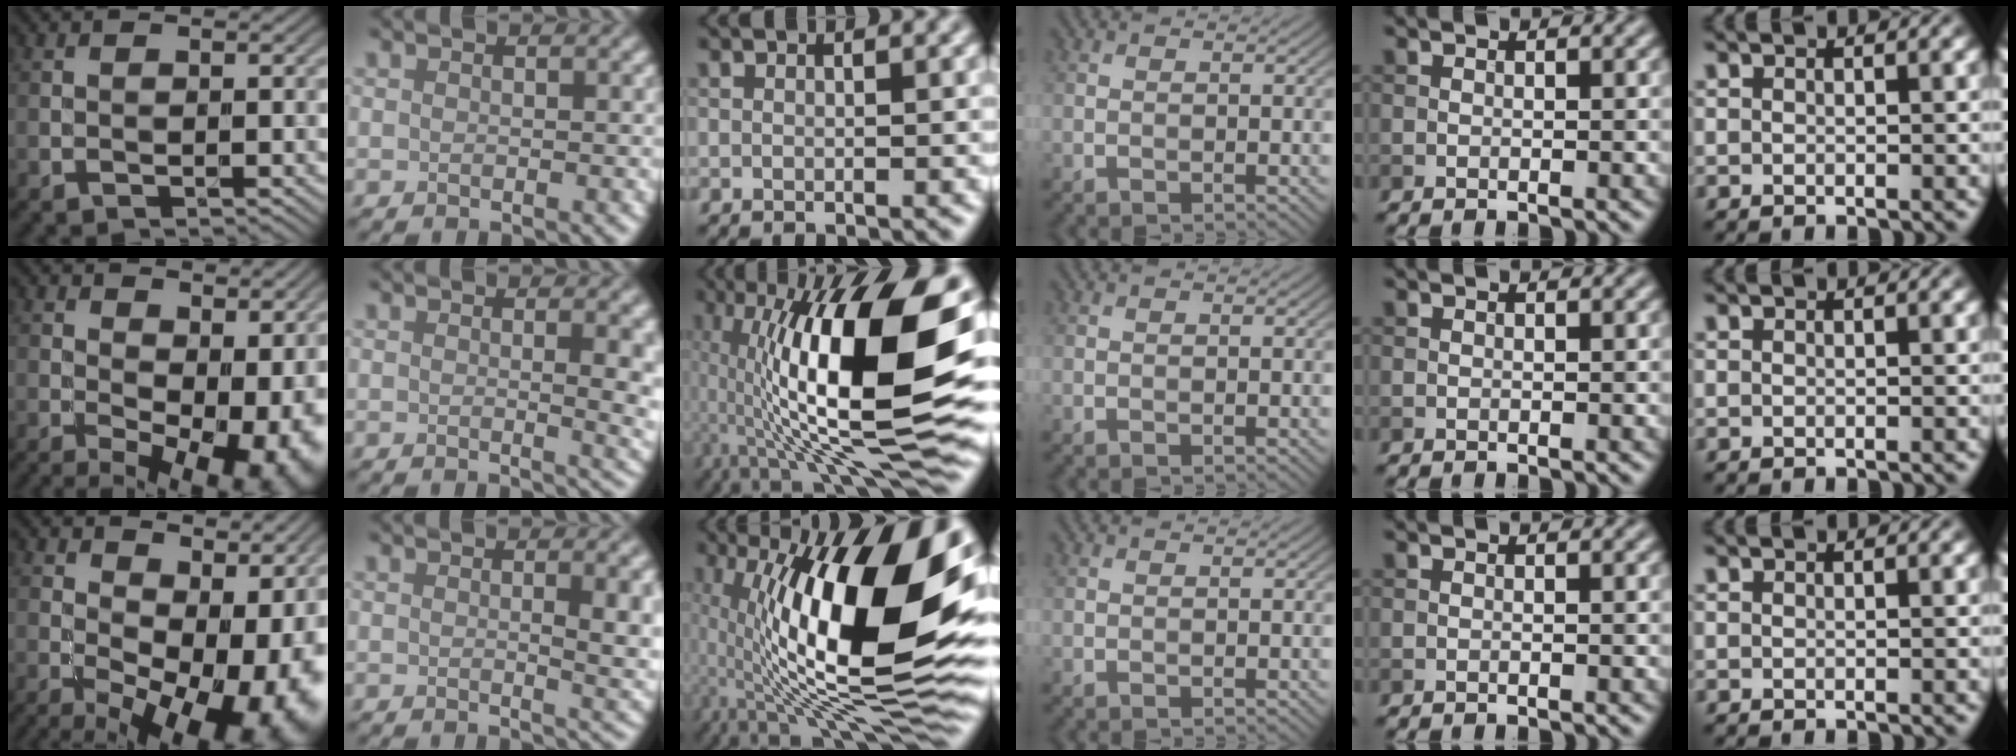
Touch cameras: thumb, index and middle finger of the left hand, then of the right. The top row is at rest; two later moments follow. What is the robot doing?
{"motion": "unscrew", "object": "dispenser bottle"}